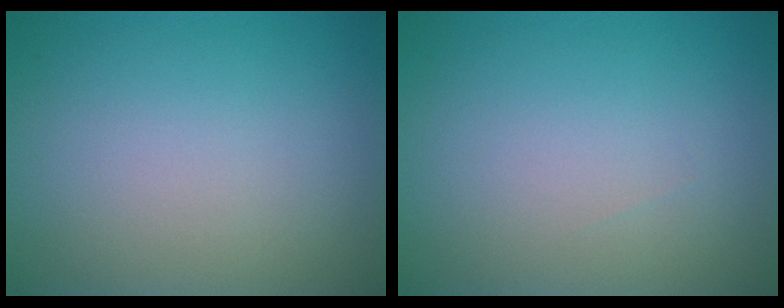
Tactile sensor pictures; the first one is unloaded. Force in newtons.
{"total": 0.0}